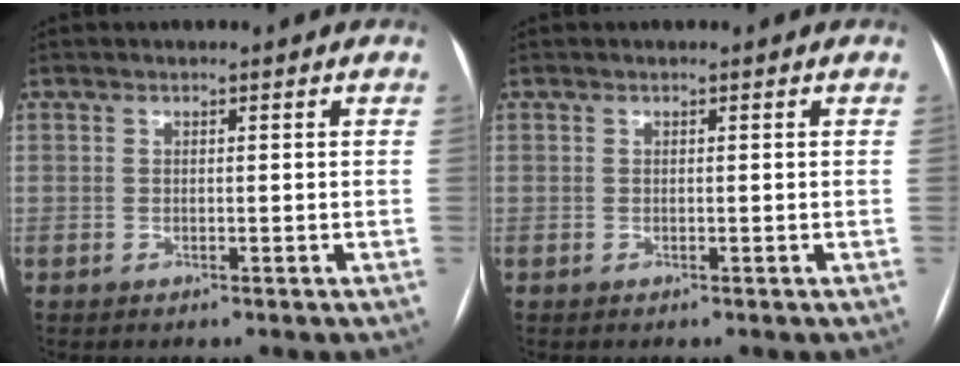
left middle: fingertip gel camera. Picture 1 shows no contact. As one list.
[{"total": 0.0}]